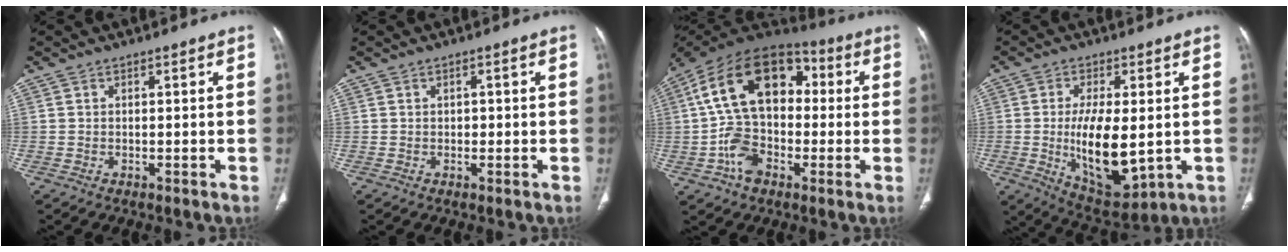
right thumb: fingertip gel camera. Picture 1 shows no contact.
{"total": 1.0, "force": [0.2, 0.8, 0.6], "torque": [-0.002, 0.001, 0.002]}
{"total": 21.0, "force": [-0.4, 14.2, 15.4], "torque": [-0.254, 0.035, -0.014]}
{"total": 14.3, "force": [-1.1, 6.3, 12.8], "torque": [-0.205, -0.022, -0.001]}